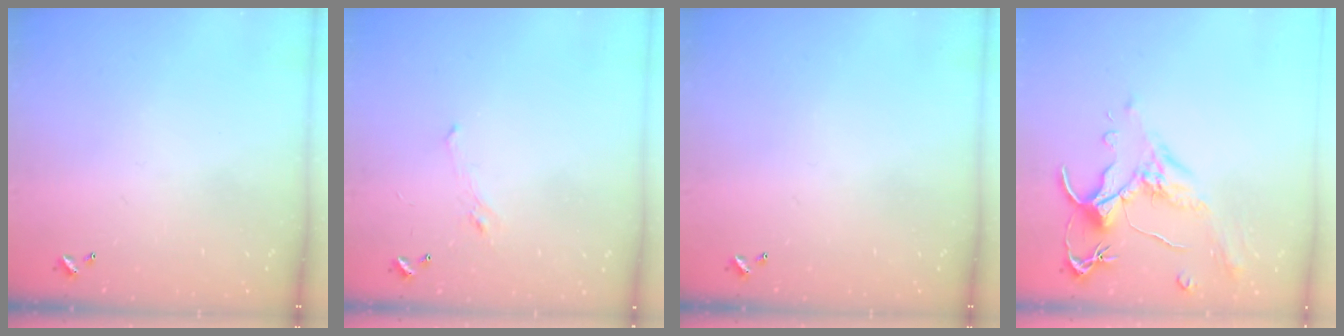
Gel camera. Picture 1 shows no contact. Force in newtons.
{"total": 1.2, "press": 0.8, "slide": 0.9}
{"total": 0.0}
{"total": 1.5, "press": 1.0, "slide": 1.1}